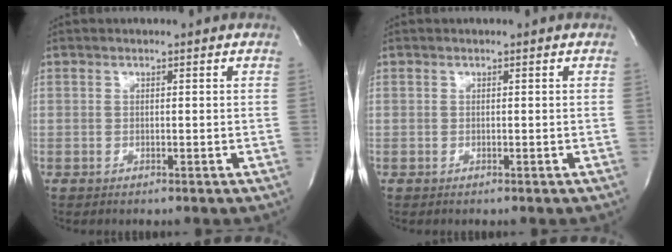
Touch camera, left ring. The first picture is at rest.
{"total": 0.0}